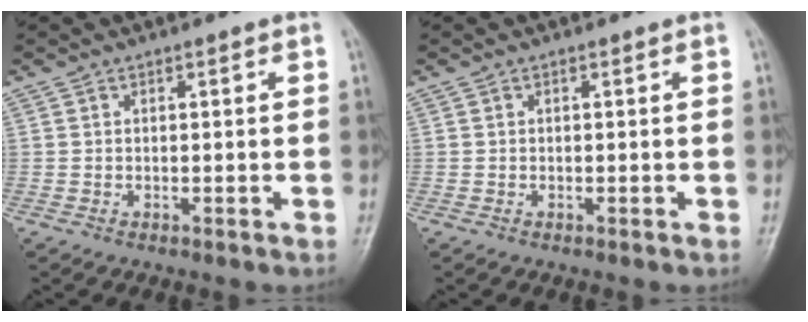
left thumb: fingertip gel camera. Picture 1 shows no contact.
{"total": 0.0}